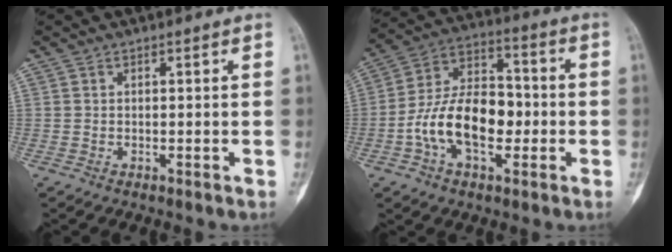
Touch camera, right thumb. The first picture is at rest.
{"total": 15.6, "force": [-3.3, 9.2, 12.2], "torque": [-0.203, 0.041, -0.061]}